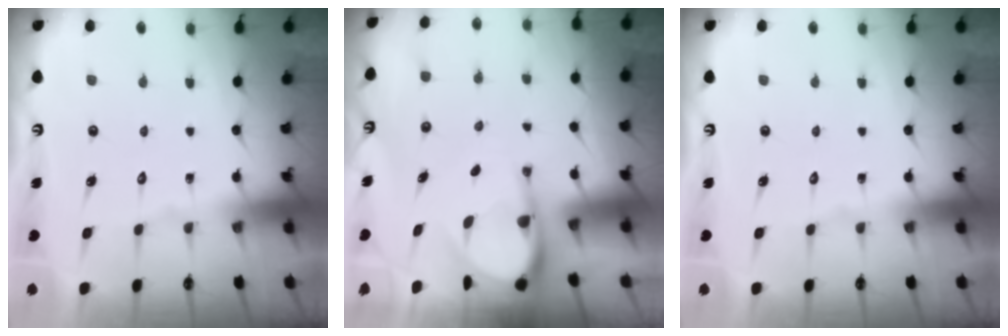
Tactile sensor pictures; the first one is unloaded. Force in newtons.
{"total": 6.4, "press": 6.4, "slide": 0.5}
{"total": 0.0}